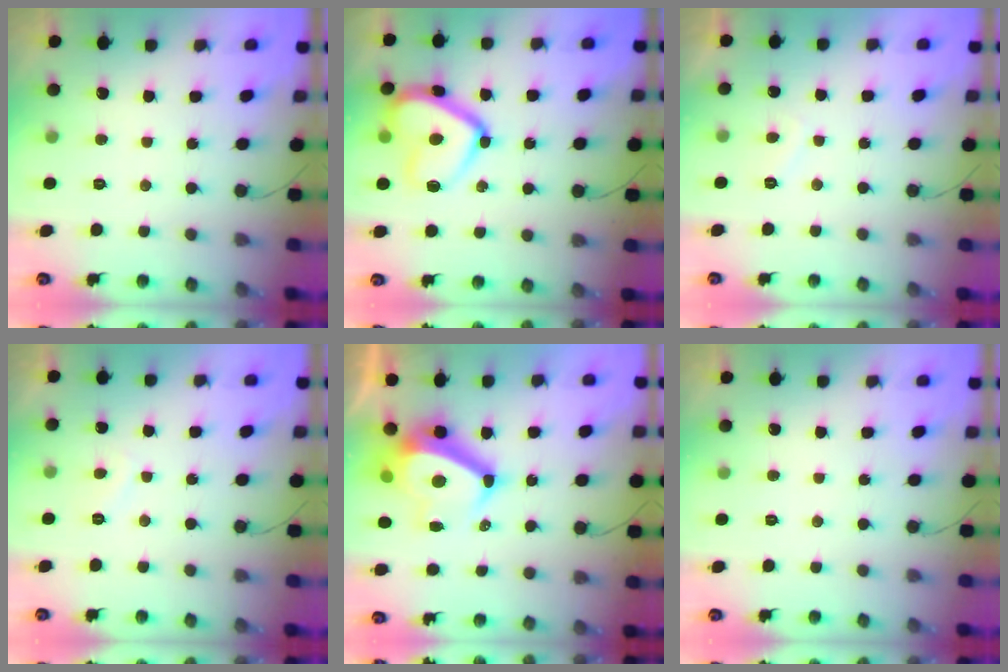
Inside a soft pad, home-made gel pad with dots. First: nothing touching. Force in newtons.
{"total": 16.4, "press": 16.4, "slide": 1.6}
{"total": 0.9, "press": 0.7, "slide": 0.6}
{"total": 1.7, "press": 1.6, "slide": 0.6}
{"total": 13.3, "press": 12.8, "slide": 3.7}
{"total": 0.0}